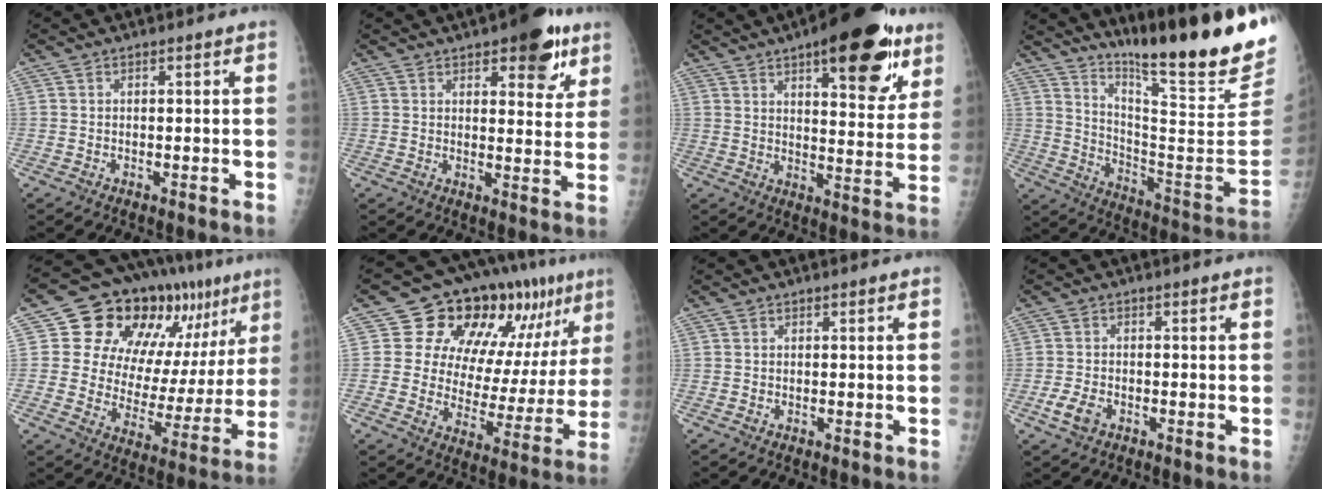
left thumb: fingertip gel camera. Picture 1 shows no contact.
{"total": 10.9, "force": [6.2, 4.5, 7.7], "torque": [-0.062, -0.024, 0.078]}
{"total": 20.9, "force": [11.4, 7.8, 15.7], "torque": [-0.175, -0.037, 0.157]}
{"total": 25.3, "force": [19.1, 1.6, 16.6], "torque": [-0.233, -0.135, 0.292]}
{"total": 22.7, "force": [11.3, 12.8, 15.0], "torque": [-0.158, -0.013, 0.173]}
{"total": 20.7, "force": [10.5, 10.8, 14.2], "torque": [-0.139, -0.022, 0.154]}
{"total": 0.0}
{"total": 3.9, "force": [-1.7, 2.6, 2.4], "torque": [-0.047, 0.004, -0.031]}